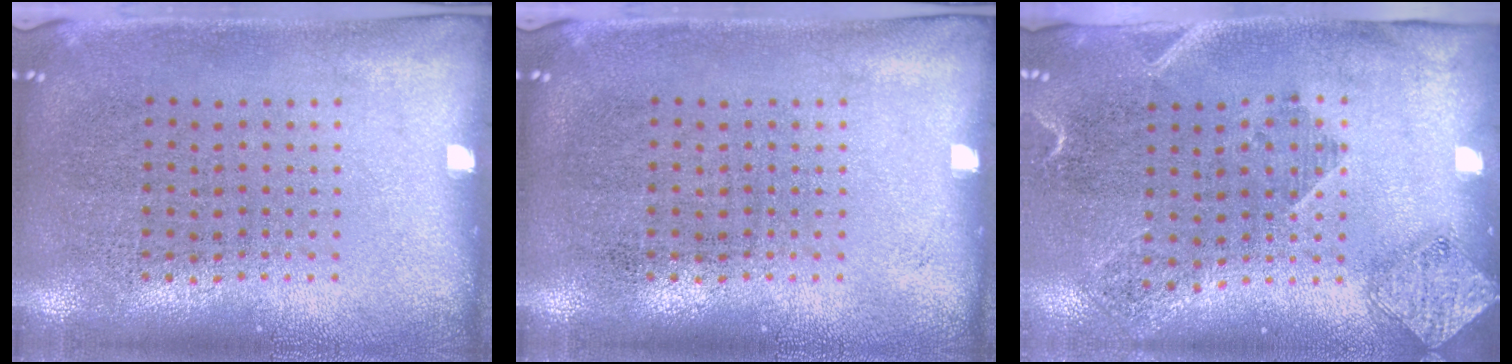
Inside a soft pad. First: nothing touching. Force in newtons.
{"total": 0.0}
{"total": 1.8, "press": 1.4, "slide": 1.2}